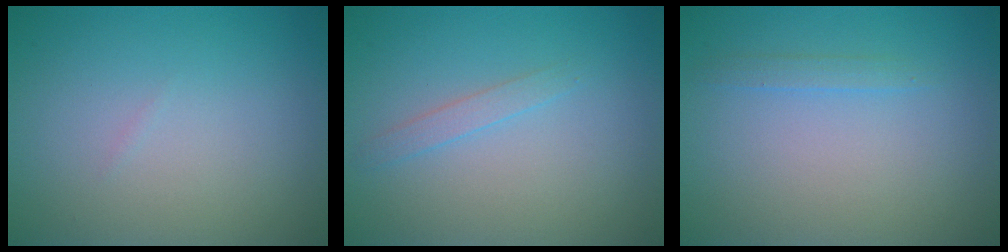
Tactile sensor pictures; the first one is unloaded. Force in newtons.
{"total": 1.1, "press": 1.1, "slide": 0.1}
{"total": 0.9, "press": 0.9, "slide": 0.1}